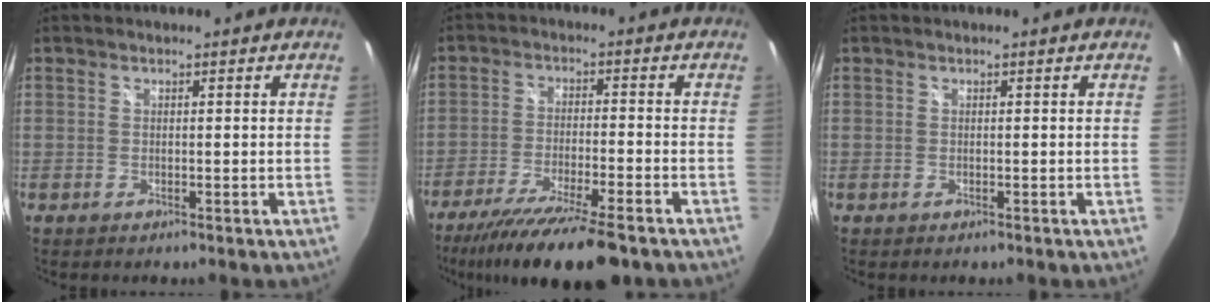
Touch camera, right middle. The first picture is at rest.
{"total": 16.0, "force": [-12.6, 2.1, 9.7], "torque": [-0.192, -0.042, -0.208]}
{"total": 0.0}